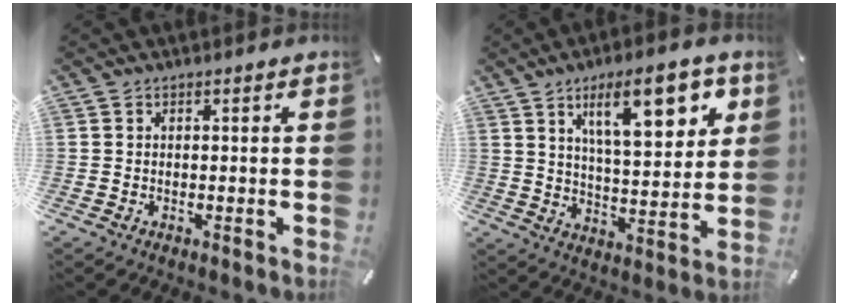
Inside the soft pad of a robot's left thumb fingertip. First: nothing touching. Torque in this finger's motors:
{"motor_torque": [2.52, 2.46, 1.44, -1.34, 0.57]}